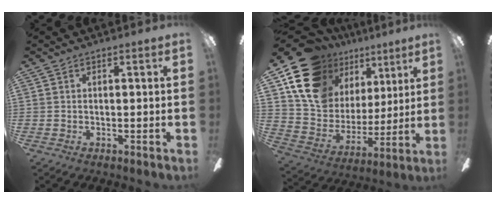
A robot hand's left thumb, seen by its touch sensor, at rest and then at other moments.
{"total": 17.8, "force": [11.8, 11.4, 6.8], "torque": [-0.140, -0.071, 0.224]}